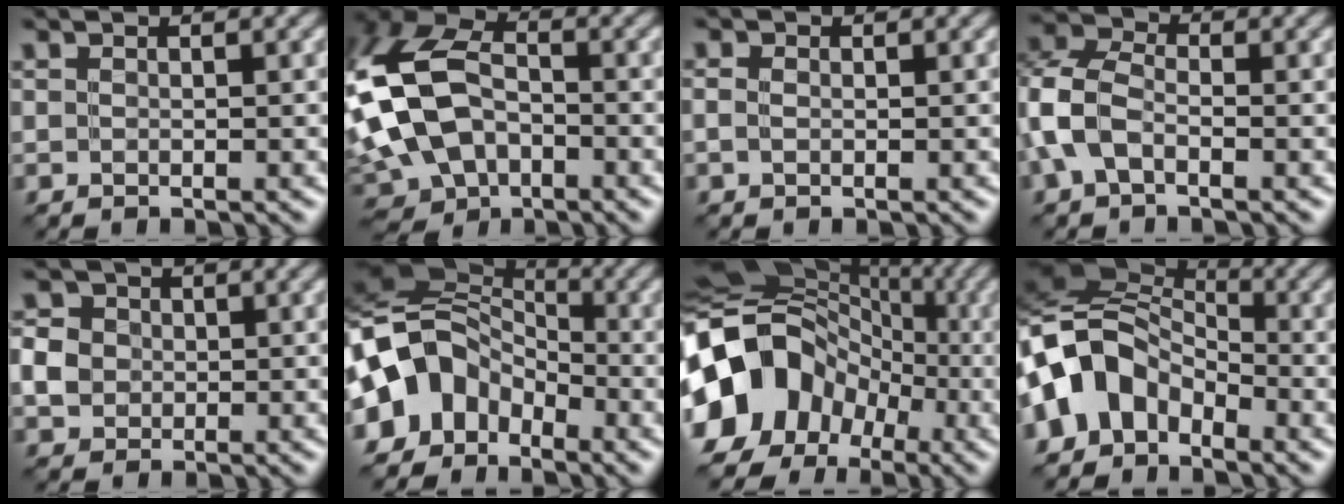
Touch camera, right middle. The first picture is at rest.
{"total": 13.6, "force": [-2.7, 9.2, 9.7], "torque": [-0.211, 0.005, -0.065]}
{"total": 0.9, "force": [-0.3, 0.6, 0.6], "torque": [-0.011, 0.001, -0.009]}
{"total": 4.3, "force": [-1.4, 2.8, 2.9], "torque": [-0.072, 0.008, -0.041]}
{"total": 3.1, "force": [-0.5, 2.8, 1.2], "torque": [-0.025, 0.004, -0.012]}
{"total": 9.3, "force": [-3.9, 6.9, 4.9], "torque": [-0.083, 0.007, -0.095]}
{"total": 16.3, "force": [-4.8, 13.4, 7.8], "torque": [-0.151, 0.002, -0.104]}
{"total": 9.2, "force": [-3.2, 6.4, 5.7], "torque": [-0.096, 0.012, -0.085]}